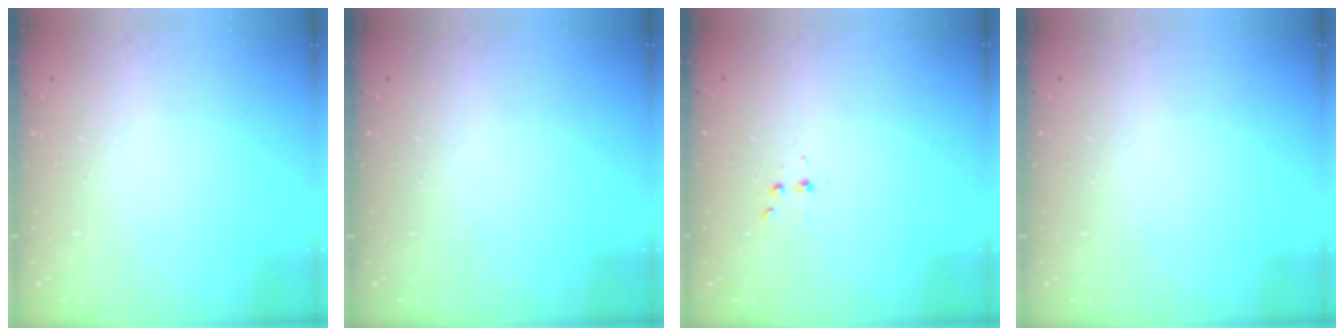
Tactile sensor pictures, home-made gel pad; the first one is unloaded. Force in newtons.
{"total": 0.0}
{"total": 2.9, "press": 2.7, "slide": 1.0}
{"total": 0.0}